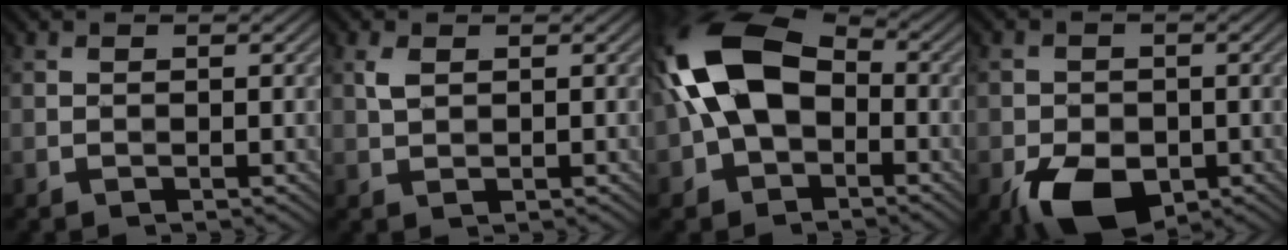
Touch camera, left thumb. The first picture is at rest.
{"total": 1.4, "force": [0.6, 0.7, 1.0], "torque": [-0.029, 0.002, 0.014]}
{"total": 13.4, "force": [-1.4, 8.8, 10.0], "torque": [-0.229, 0.014, -0.049]}
{"total": 7.8, "force": [-4.0, 4.7, 4.8], "torque": [-0.091, -0.018, -0.067]}